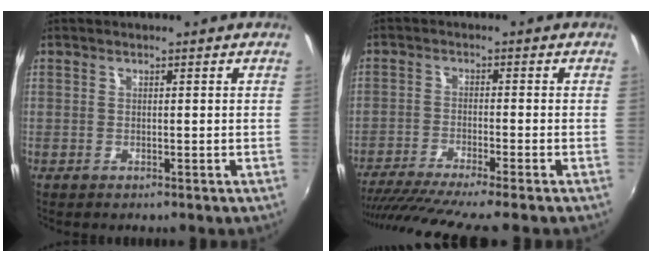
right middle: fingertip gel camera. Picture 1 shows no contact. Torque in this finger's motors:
{"motor_torque": [1.08, -1.06, 0.62, 0.18]}